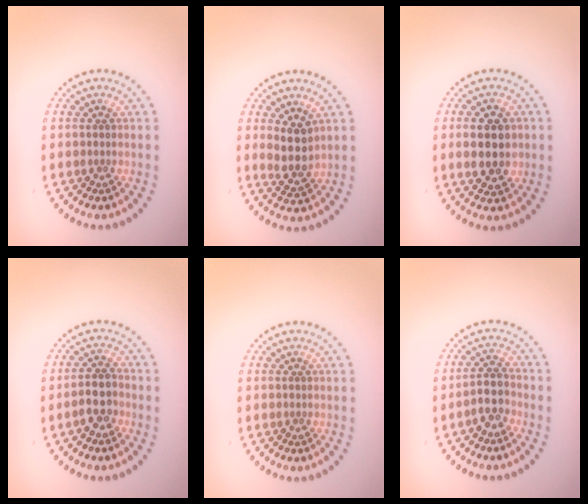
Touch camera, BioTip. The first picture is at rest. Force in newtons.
{"total": 2.9, "press": 2.5, "slide": 1.5}
{"total": 4.3, "press": 4.3, "slide": 0.3}
{"total": 2.5, "press": 2.4, "slide": 0.9}
{"total": 0.0}
{"total": 2.5, "press": 2.2, "slide": 1.1}